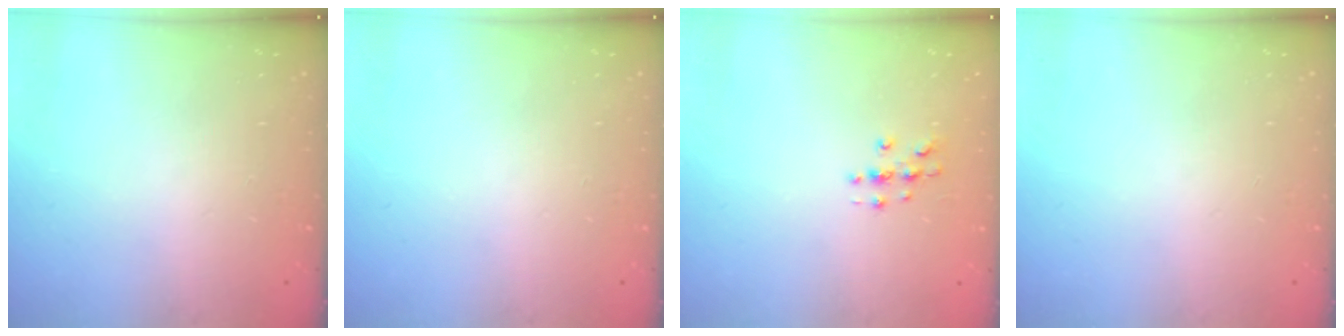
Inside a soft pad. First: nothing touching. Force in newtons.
{"total": 0.0}
{"total": 2.7, "press": 2.7, "slide": 0.3}
{"total": 0.0}